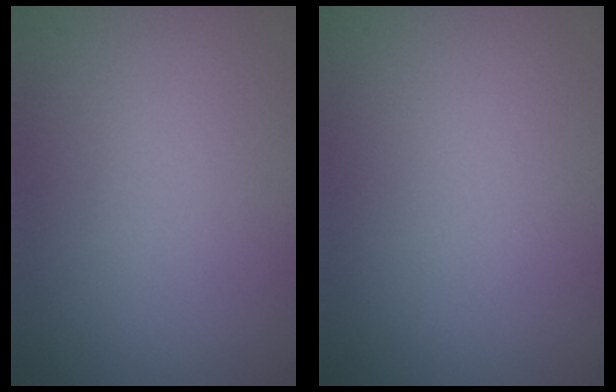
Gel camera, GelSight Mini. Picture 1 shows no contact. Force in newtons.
{"total": 0.0}